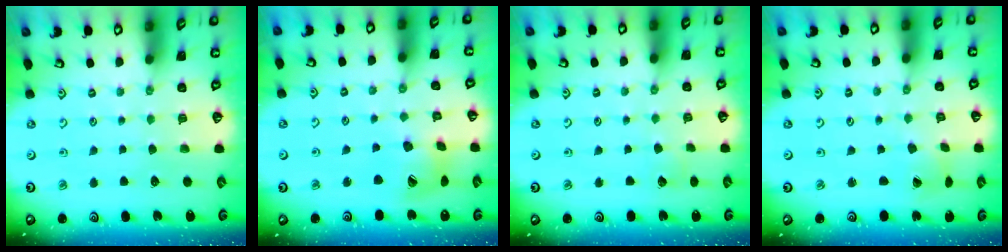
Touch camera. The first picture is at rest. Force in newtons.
{"total": 15.3, "press": 15.1, "slide": 2.1}
{"total": 2.0, "press": 2.0, "slide": 0.1}
{"total": 1.5, "press": 1.5, "slide": 0.2}